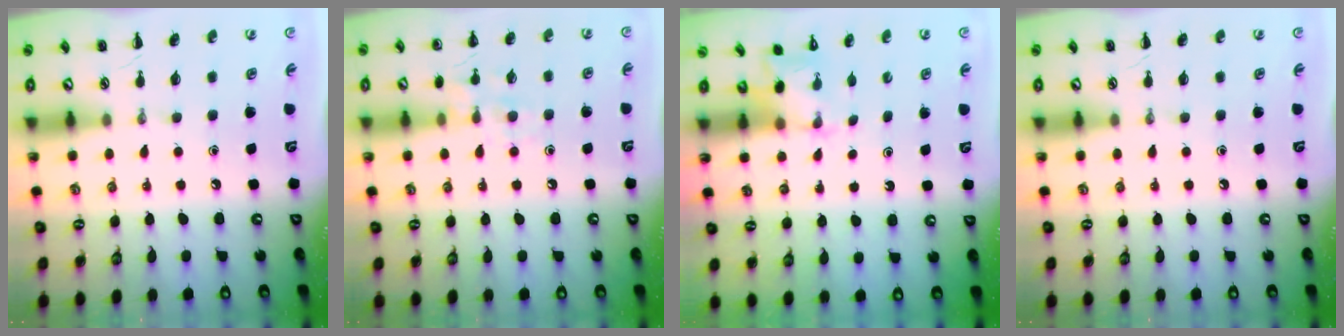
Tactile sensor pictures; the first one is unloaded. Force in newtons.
{"total": 8.0, "press": 8.0, "slide": 0.8}
{"total": 2.0, "press": 2.0, "slide": 0.5}
{"total": 0.0}